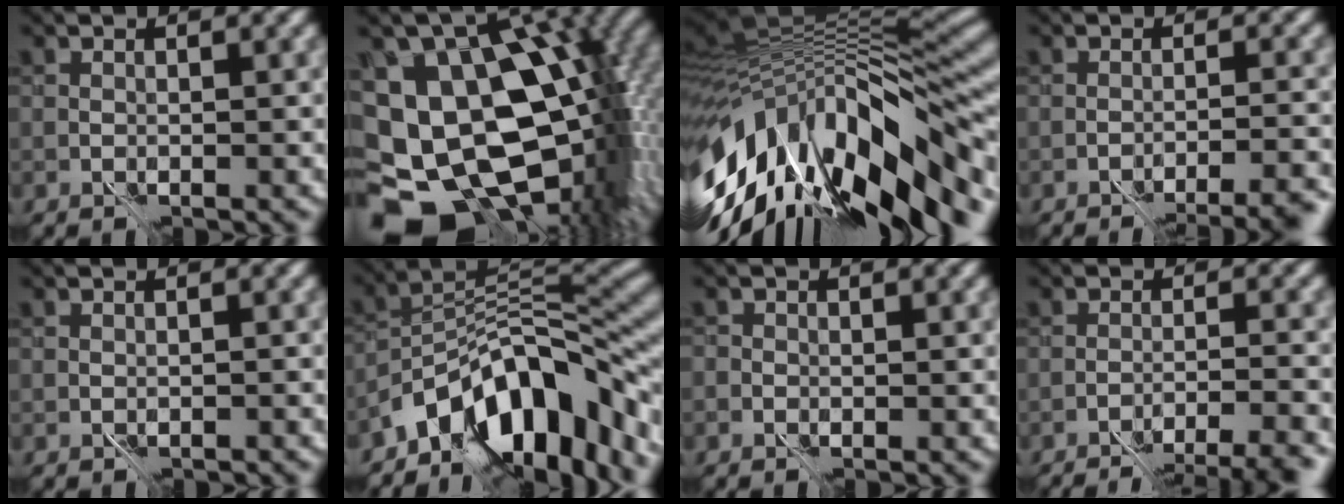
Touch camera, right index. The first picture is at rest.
{"total": 19.3, "force": [-2.9, 13.0, 13.9], "torque": [-0.226, -0.039, -0.009]}
{"total": 15.7, "force": [-5.9, 6.5, 13.1], "torque": [-0.226, -0.007, -0.102]}
{"total": 6.2, "force": [-5.6, 0.7, 2.5], "torque": [-0.029, 0.005, -0.061]}
{"total": 1.0, "force": [-0.8, 0.3, 0.5], "torque": [-0.005, -0.002, -0.011]}
{"total": 12.0, "force": [-7.6, 4.6, 8.0], "torque": [-0.112, 0.013, -0.147]}
{"total": 1.1, "force": [-0.5, 0.9, 0.3], "torque": [-0.001, -0.005, -0.011]}
{"total": 8.7, "force": [-8.0, 1.2, 3.3], "torque": [-0.035, 0.002, -0.095]}